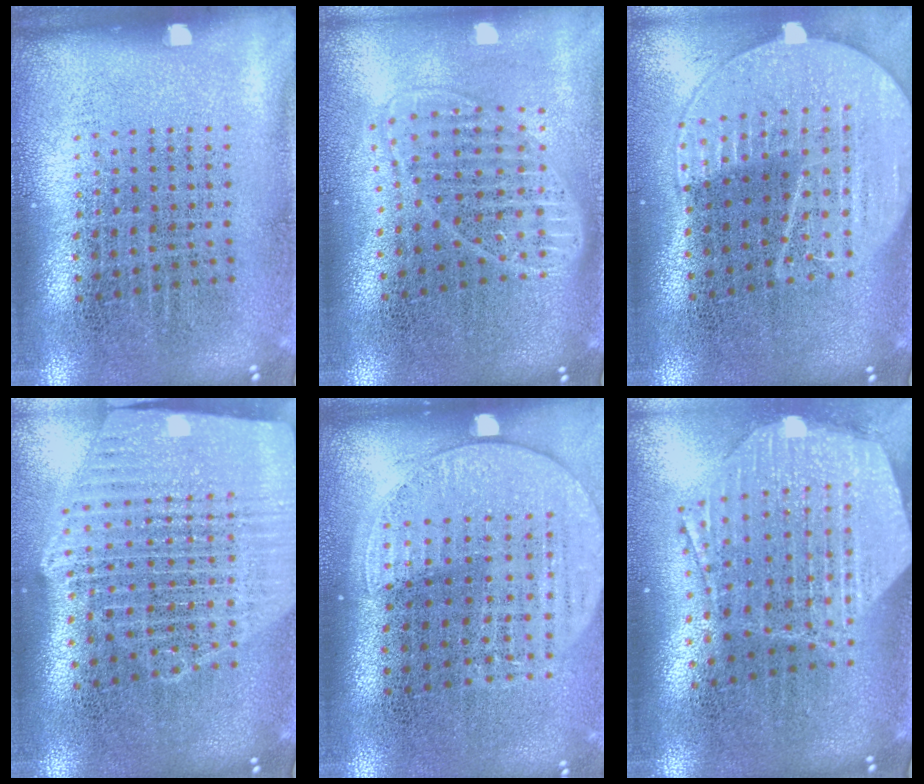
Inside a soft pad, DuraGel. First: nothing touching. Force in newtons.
{"total": 1.8, "press": 1.5, "slide": 1.0}
{"total": 2.0, "press": 1.8, "slide": 0.9}
{"total": 2.4, "press": 2.2, "slide": 1.1}
{"total": 1.4, "press": 1.3, "slide": 0.5}
{"total": 2.9, "press": 2.3, "slide": 1.7}